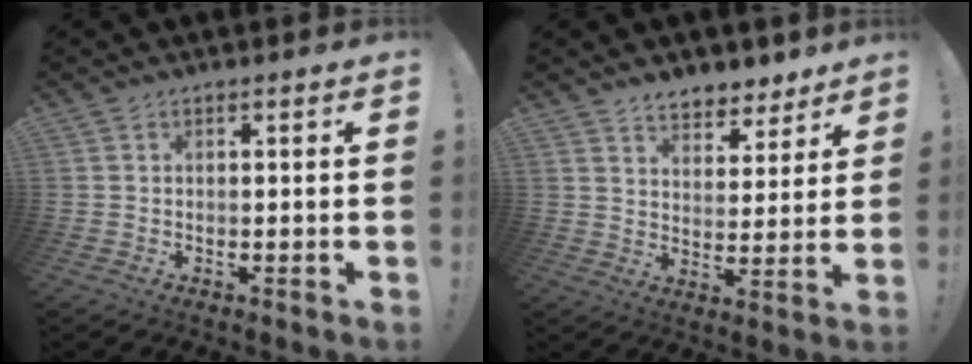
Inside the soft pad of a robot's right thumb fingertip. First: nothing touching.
{"total": 7.3, "force": [6.0, 3.9, 1.6], "torque": [-0.014, -0.050, 0.111]}